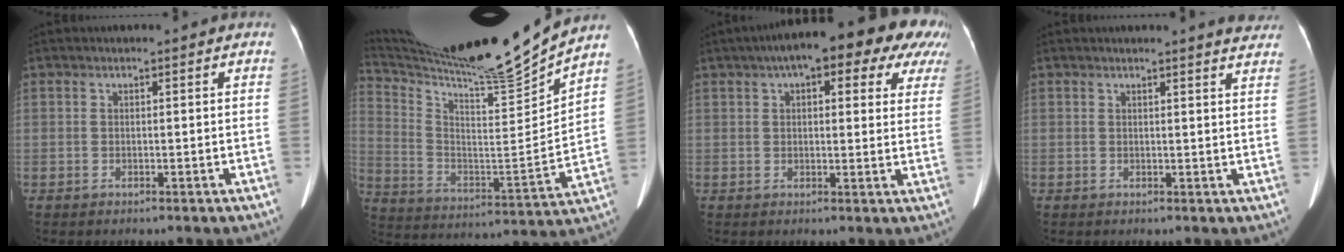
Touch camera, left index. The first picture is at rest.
{"total": 21.4, "force": [19.3, -1.7, 9.2], "torque": [-0.180, -0.055, 0.315]}
{"total": 17.7, "force": [11.5, 6.5, 11.8], "torque": [-0.156, 0.056, 0.140]}
{"total": 5.5, "force": [5.3, 0.1, 1.6], "torque": [-0.014, -0.010, 0.036]}